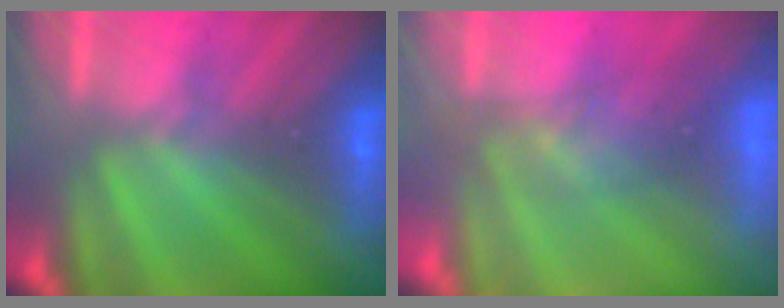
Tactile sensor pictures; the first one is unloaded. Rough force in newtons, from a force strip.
{"total": 2.6}